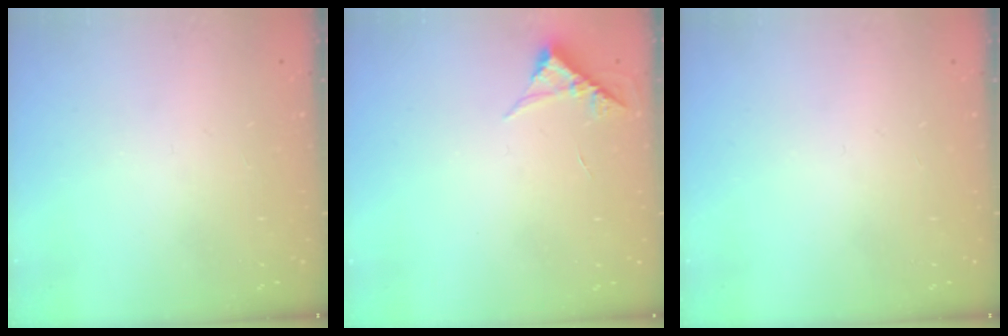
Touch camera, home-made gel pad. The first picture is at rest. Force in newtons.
{"total": 4.6, "press": 4.6, "slide": 0.3}
{"total": 0.0}